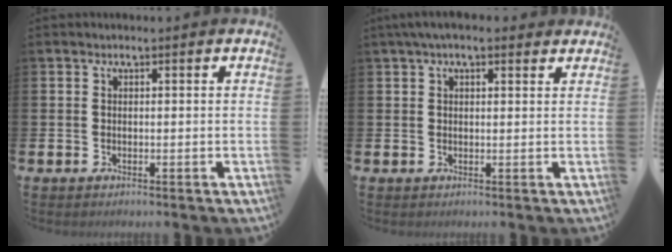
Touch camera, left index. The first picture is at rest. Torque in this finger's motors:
{"motor_torque": [1.09, -1.05, 0.15, 0.21]}